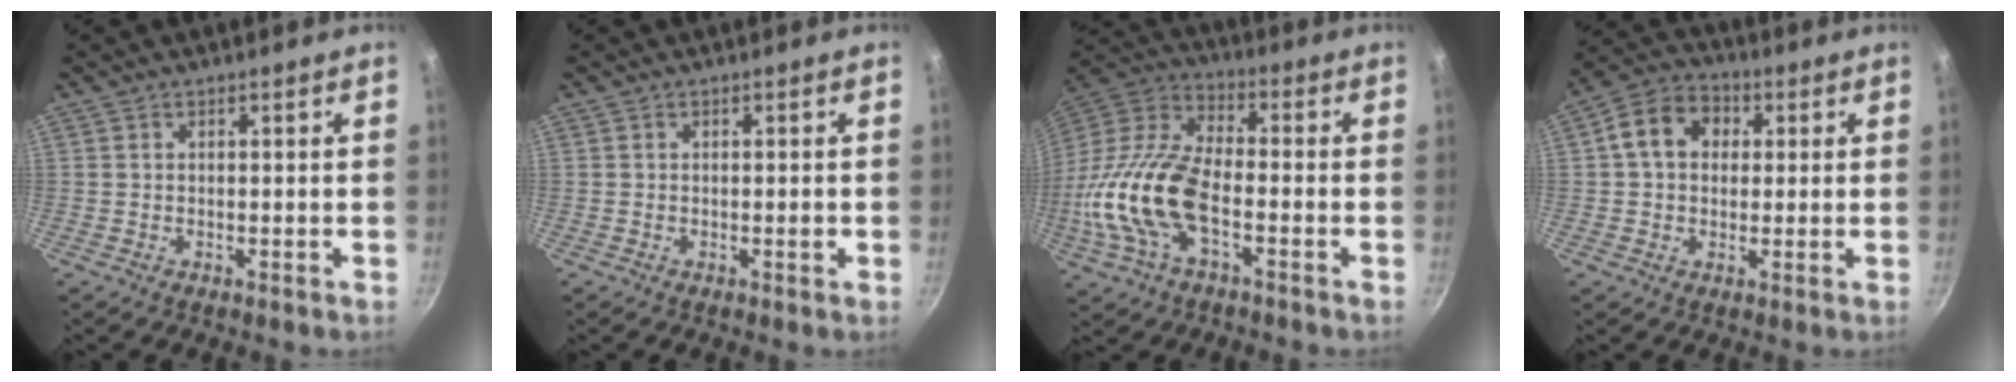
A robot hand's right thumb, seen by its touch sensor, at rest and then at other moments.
{"total": 0.9, "force": [-0.2, 0.2, 0.8], "torque": [-0.012, 0.003, -0.003]}
{"total": 19.1, "force": [-4.9, 9.4, 15.9], "torque": [-0.314, 0.032, -0.111]}
{"total": 9.6, "force": [1.8, 7.6, 5.6], "torque": [-0.066, 0.019, 0.013]}